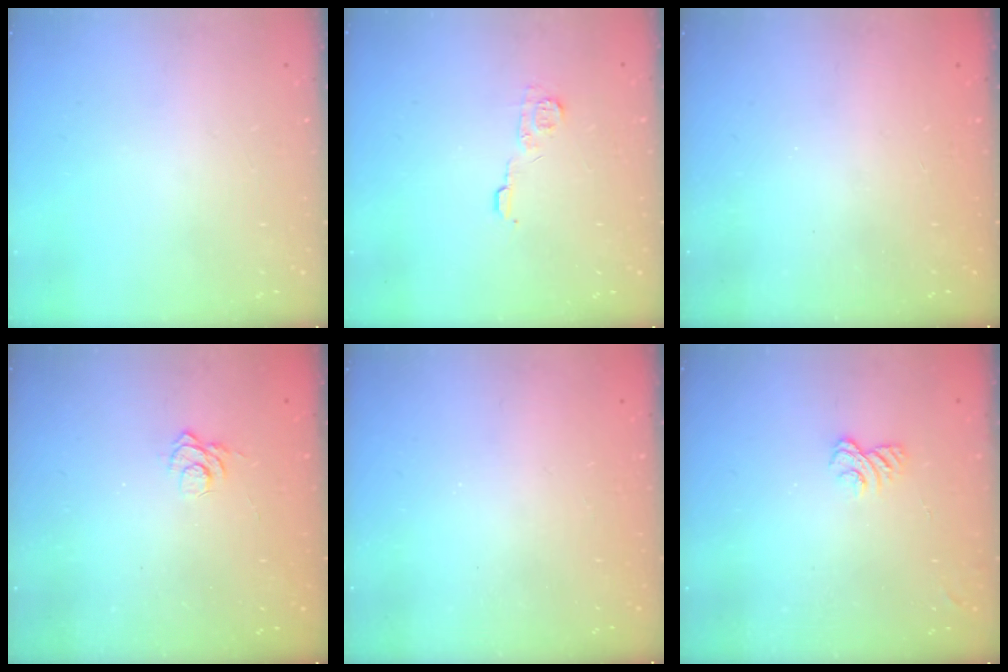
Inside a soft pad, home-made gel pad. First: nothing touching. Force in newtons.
{"total": 7.0, "press": 7.0, "slide": 0.6}
{"total": 2.4, "press": 2.3, "slide": 0.8}
{"total": 2.8, "press": 2.4, "slide": 1.4}
{"total": 2.4, "press": 2.3, "slide": 0.7}
{"total": 2.3, "press": 1.9, "slide": 1.2}